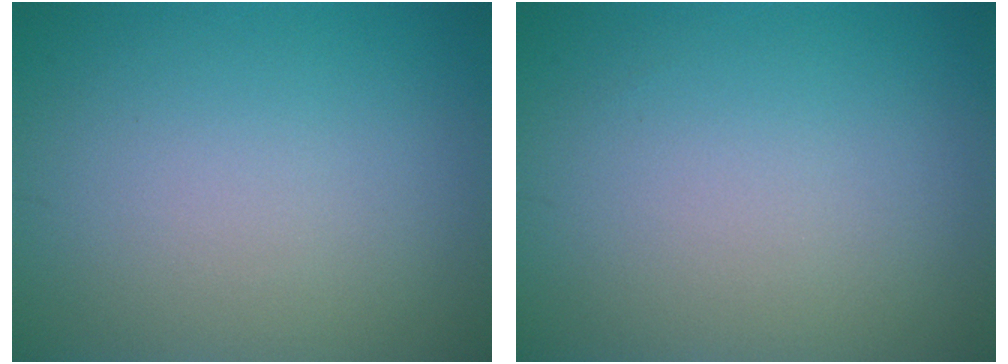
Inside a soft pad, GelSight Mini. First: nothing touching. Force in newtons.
{"total": 0.0}